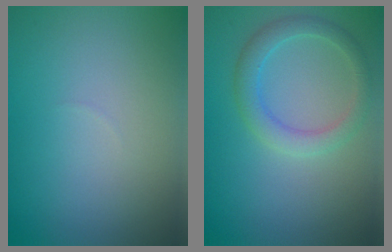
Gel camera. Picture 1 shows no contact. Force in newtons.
{"total": 2.9, "press": 2.9, "slide": 0.1}